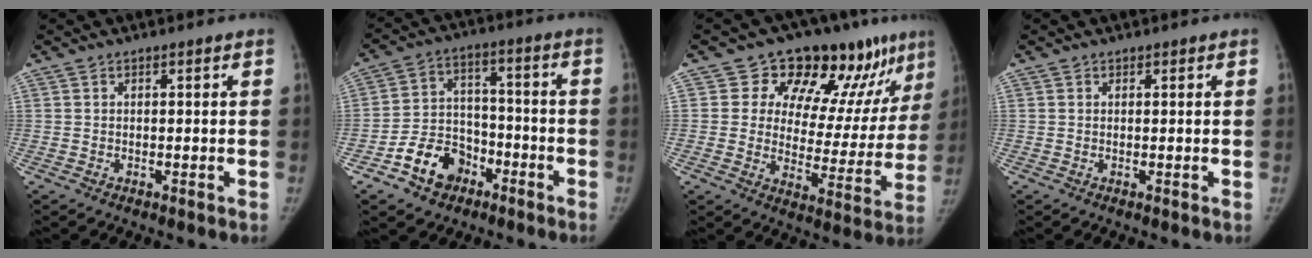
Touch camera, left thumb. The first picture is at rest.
{"total": 10.9, "force": [-6.1, 7.9, 4.4], "torque": [-0.047, 0.053, -0.105]}
{"total": 17.2, "force": [11.8, 8.1, 9.5], "torque": [-0.063, -0.069, 0.154]}
{"total": 0.0}